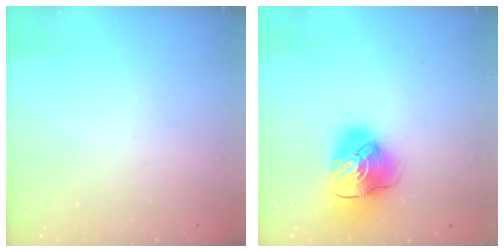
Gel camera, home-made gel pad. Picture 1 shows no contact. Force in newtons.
{"total": 11.3, "press": 11.1, "slide": 1.7}